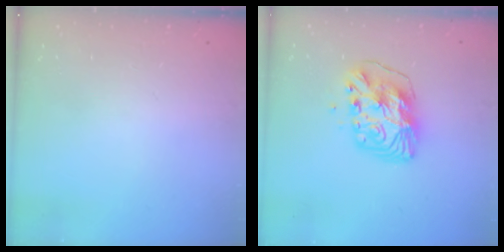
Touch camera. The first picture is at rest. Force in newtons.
{"total": 10.1, "press": 10.0, "slide": 1.2}